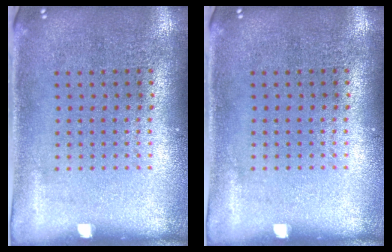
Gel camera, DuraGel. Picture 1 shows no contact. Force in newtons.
{"total": 0.0}